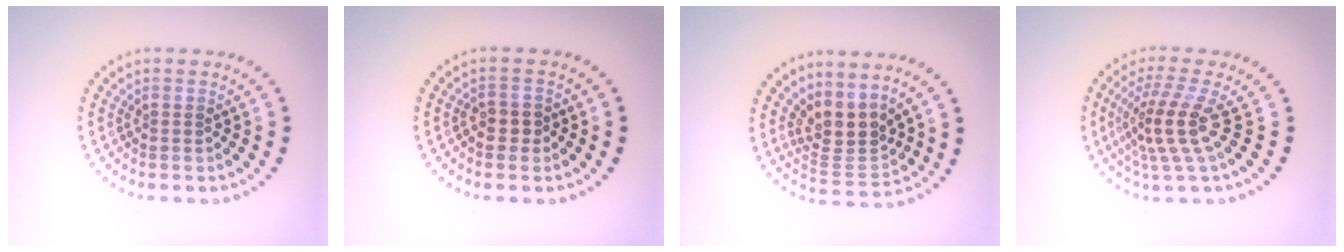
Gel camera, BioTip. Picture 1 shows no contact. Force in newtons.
{"total": 1.2, "press": 1.1, "slide": 0.3}
{"total": 3.5, "press": 2.6, "slide": 2.3}
{"total": 4.0, "press": 2.8, "slide": 2.9}